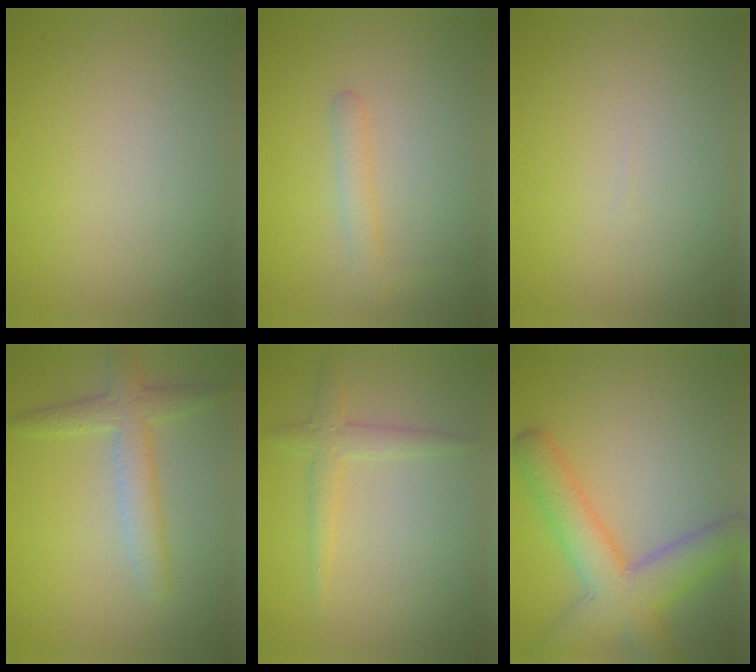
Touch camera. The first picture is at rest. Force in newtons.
{"total": 1.6, "press": 1.6, "slide": 0.1}
{"total": 0.0}
{"total": 3.4, "press": 3.4, "slide": 0.1}
{"total": 2.1, "press": 2.1, "slide": 0.1}
{"total": 7.1, "press": 7.1, "slide": 0.3}